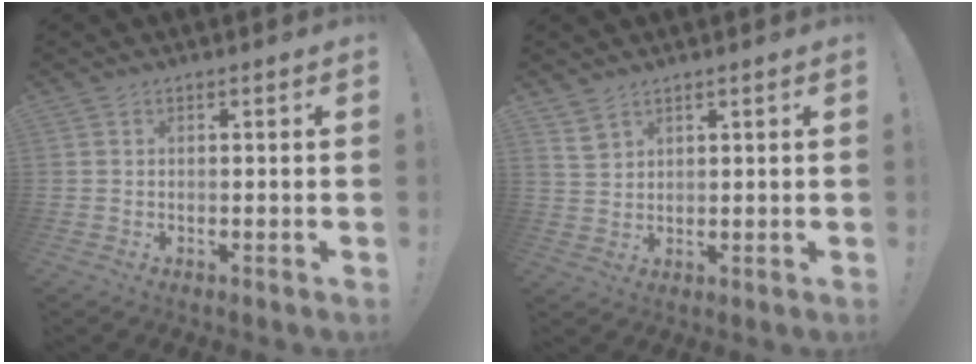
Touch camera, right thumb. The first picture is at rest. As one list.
[{"total": 3.9, "force": [3.0, 2.2, 1.2], "torque": [-0.015, -0.020, 0.058]}]